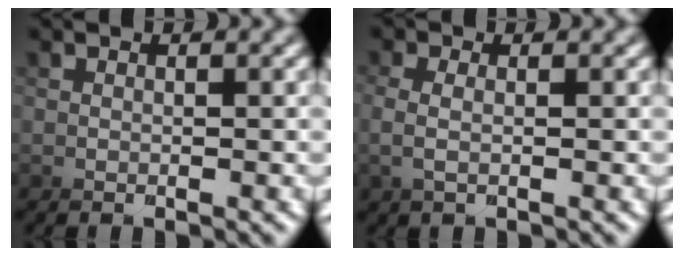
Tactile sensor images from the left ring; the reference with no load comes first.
{"total": 3.6, "force": [-0.9, -3.4, -0.7], "torque": [0.009, 0.007, -0.019]}